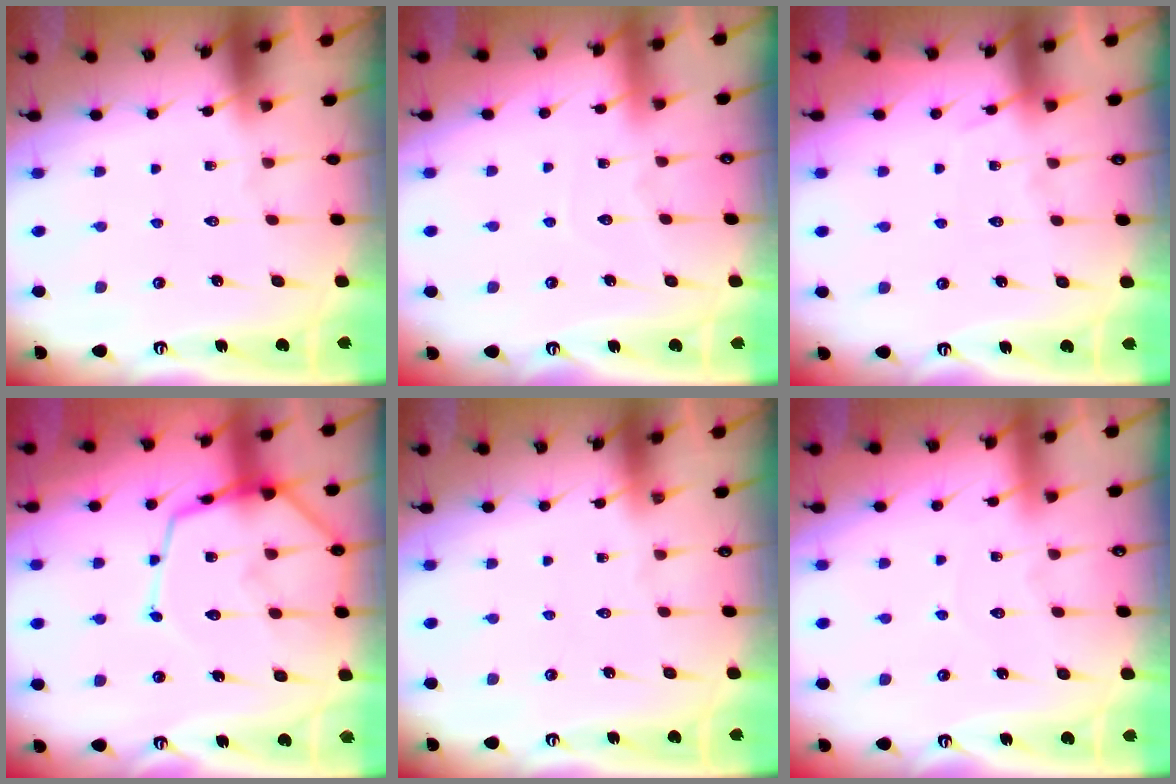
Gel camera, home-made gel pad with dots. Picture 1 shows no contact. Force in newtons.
{"total": 3.3, "press": 3.3, "slide": 0.3}
{"total": 4.6, "press": 4.6, "slide": 0.6}
{"total": 16.3, "press": 16.2, "slide": 1.4}
{"total": 0.0}
{"total": 2.6, "press": 2.6, "slide": 0.2}